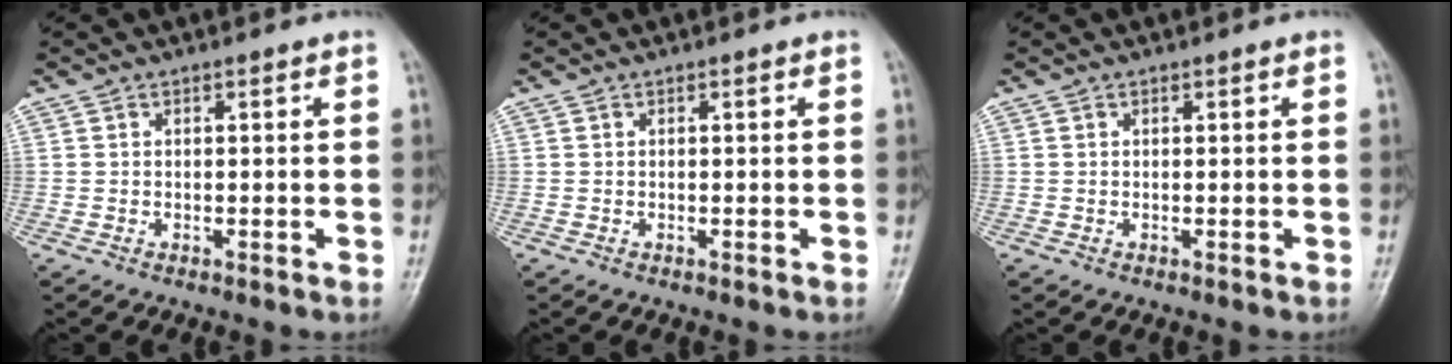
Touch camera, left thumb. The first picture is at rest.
{"total": 0.0}
{"total": 0.0}